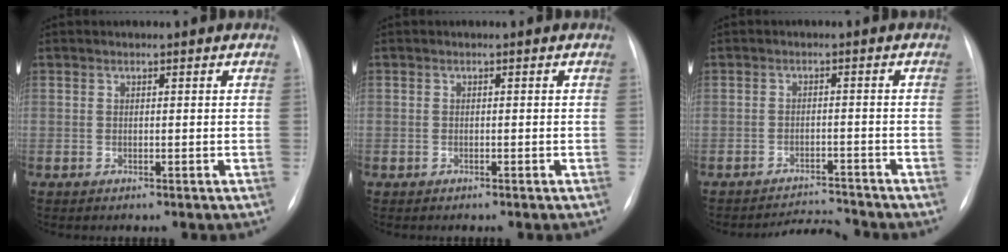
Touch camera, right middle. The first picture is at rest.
{"total": 0.6, "force": [-0.4, 0.4, 0.2], "torque": [-0.005, 0.002, -0.007]}
{"total": 3.7, "force": [-3.5, -1.0, -0.5], "torque": [0.003, -0.008, -0.054]}